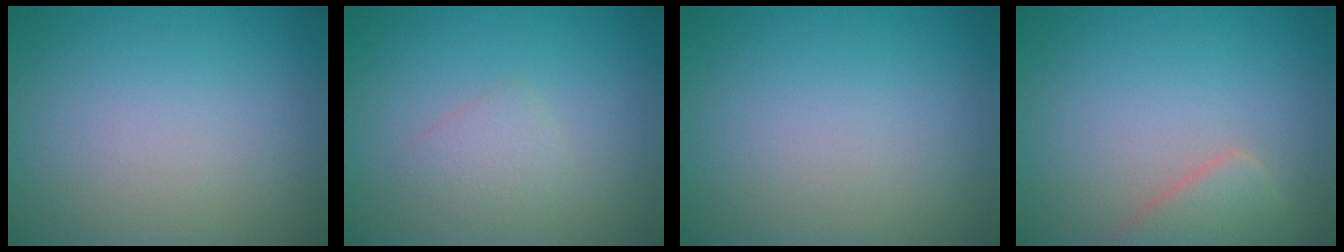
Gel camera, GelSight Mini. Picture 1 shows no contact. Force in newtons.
{"total": 1.7, "press": 1.7, "slide": 0.1}
{"total": 0.0}
{"total": 2.8, "press": 2.8, "slide": 0.2}